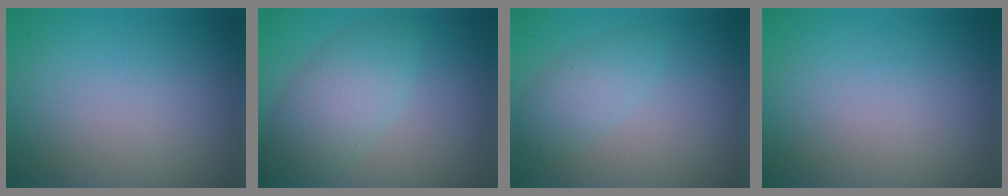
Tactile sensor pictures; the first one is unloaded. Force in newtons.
{"total": 5.0, "press": 5.0, "slide": 0.1}
{"total": 2.5, "press": 2.5, "slide": 0.1}
{"total": 0.0}